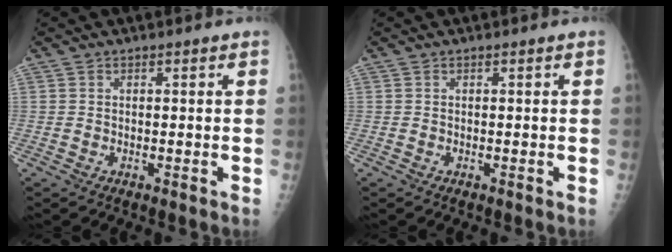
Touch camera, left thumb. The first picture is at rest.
{"total": 0.0}